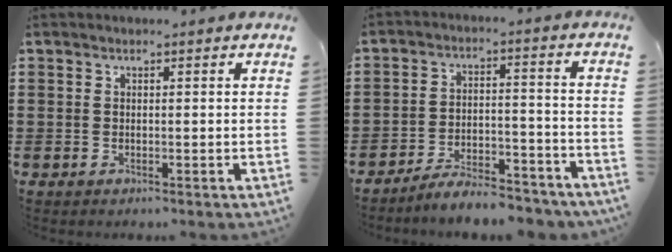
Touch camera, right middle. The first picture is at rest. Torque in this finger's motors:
{"motor_torque": [2.14, 0.00, 0.50, 0.05]}